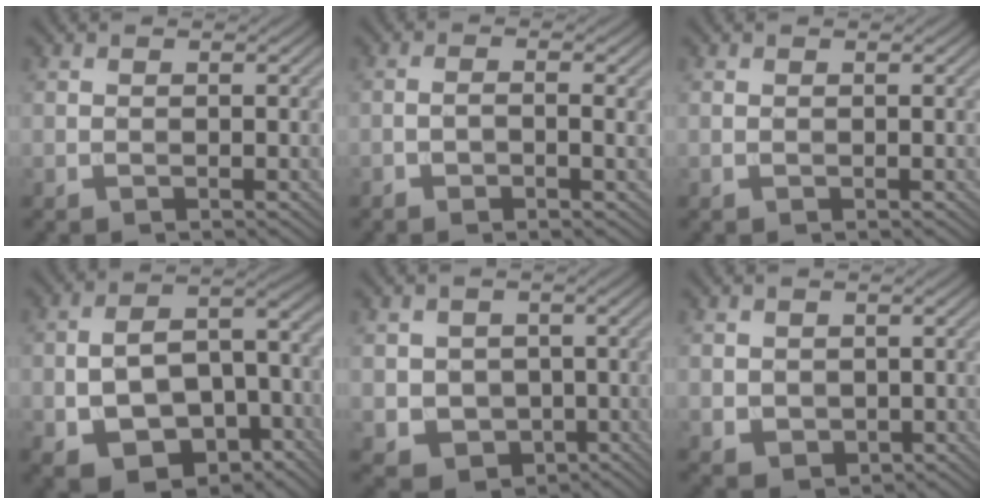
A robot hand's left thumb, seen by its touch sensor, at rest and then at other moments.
{"total": 2.7, "force": [-1.0, 0.6, 2.4], "torque": [-0.045, -0.001, -0.020]}
{"total": 0.0}
{"total": 12.3, "force": [-4.9, 7.8, 8.2], "torque": [-0.154, -0.021, -0.081]}
{"total": 4.9, "force": [-0.6, 4.5, 1.8], "torque": [-0.053, -0.018, -0.014]}
{"total": 2.1, "force": [0.5, 1.8, 0.9], "torque": [-0.032, -0.009, 0.014]}